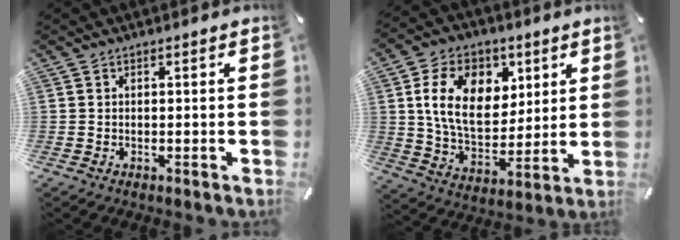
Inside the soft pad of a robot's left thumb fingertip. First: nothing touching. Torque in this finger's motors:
{"motor_torque": [0.90, 0.97, 1.70, -1.08, 0.50]}